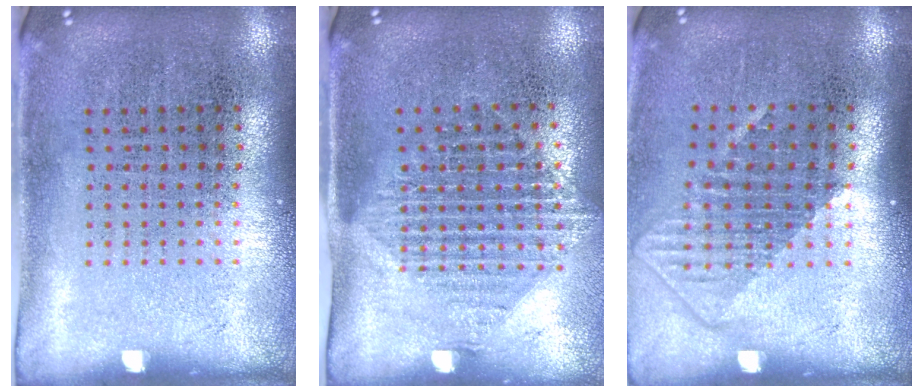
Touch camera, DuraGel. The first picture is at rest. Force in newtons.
{"total": 1.4, "press": 1.2, "slide": 0.8}
{"total": 1.4, "press": 1.1, "slide": 0.9}